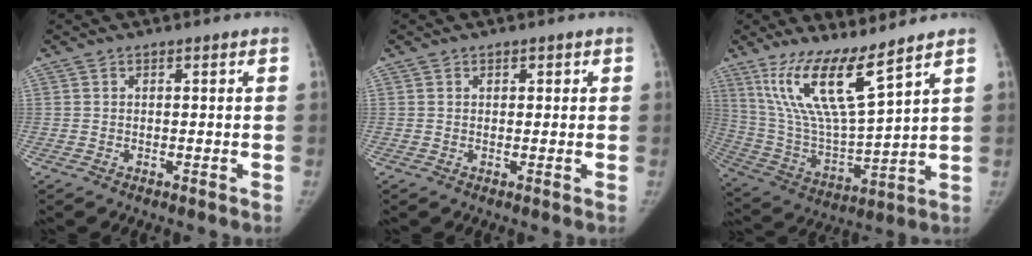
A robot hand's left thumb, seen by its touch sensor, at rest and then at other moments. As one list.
[{"total": 1.0, "force": [0.5, 0.8, 0.4], "torque": [0.008, -0.002, 0.006]}, {"total": 15.8, "force": [10.3, 2.4, 11.7], "torque": [-0.218, -0.065, 0.215]}]